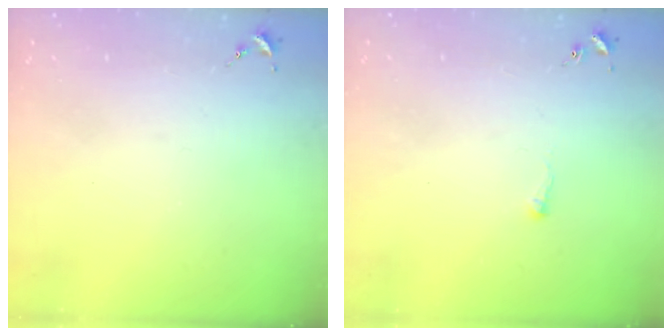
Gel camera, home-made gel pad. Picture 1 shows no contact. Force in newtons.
{"total": 1.9, "press": 1.8, "slide": 0.3}